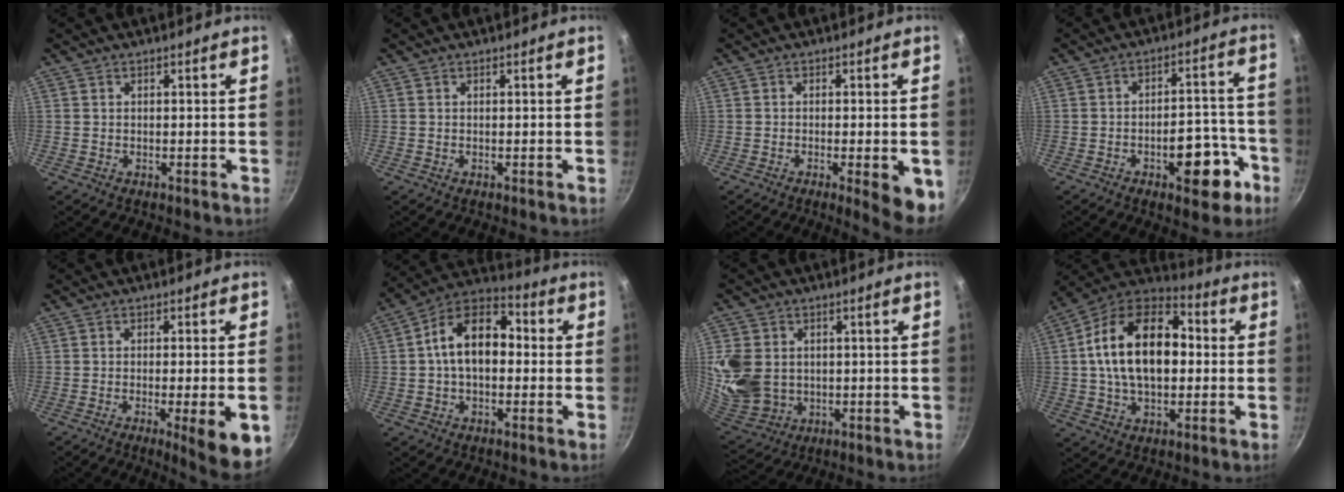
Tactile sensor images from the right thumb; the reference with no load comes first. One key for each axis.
{"total": 0.0}
{"total": 7.5, "fx": -2.4, "fy": 1.7, "fz": 7.0, "tx": -0.076, "ty": 0.003, "tz": -0.028}
{"total": 11.6, "fx": -5.4, "fy": 5.4, "fz": 8.7, "tx": -0.078, "ty": 0.049, "tz": -0.066}
{"total": 9.8, "fx": -3.3, "fy": 1.6, "fz": 9.1, "tx": -0.112, "ty": 0.002, "tz": -0.041}
{"total": 13.9, "fx": 0.5, "fy": 9.0, "fz": 10.6, "tx": -0.137, "ty": 0.042, "tz": -0.014}
{"total": 13.7, "fx": 0.7, "fy": 11.2, "fz": 7.9, "tx": -0.166, "ty": -0.015, "tz": 0.030}
{"total": 20.6, "fx": 1.3, "fy": 12.9, "fz": 16.0, "tx": -0.249, "ty": 0.035, "tz": 0.005}